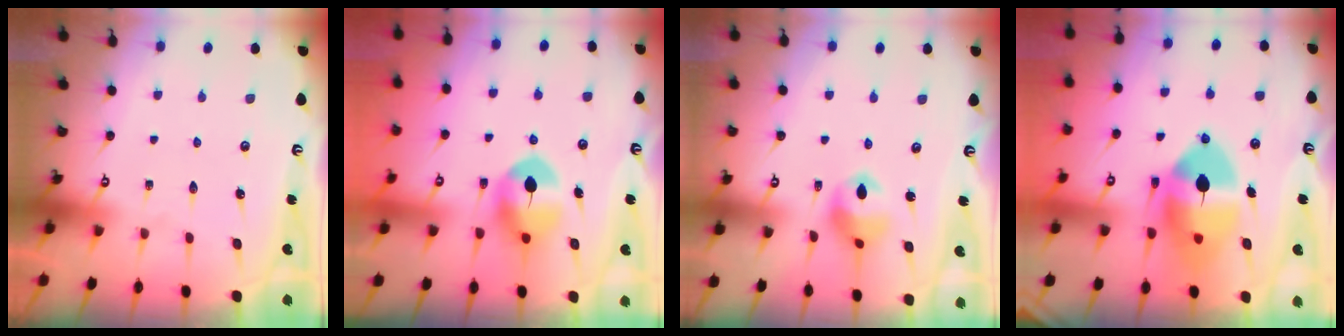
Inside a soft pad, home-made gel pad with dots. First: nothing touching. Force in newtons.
{"total": 9.7, "press": 9.7, "slide": 0.8}
{"total": 10.4, "press": 10.3, "slide": 1.3}
{"total": 15.6, "press": 15.4, "slide": 2.1}